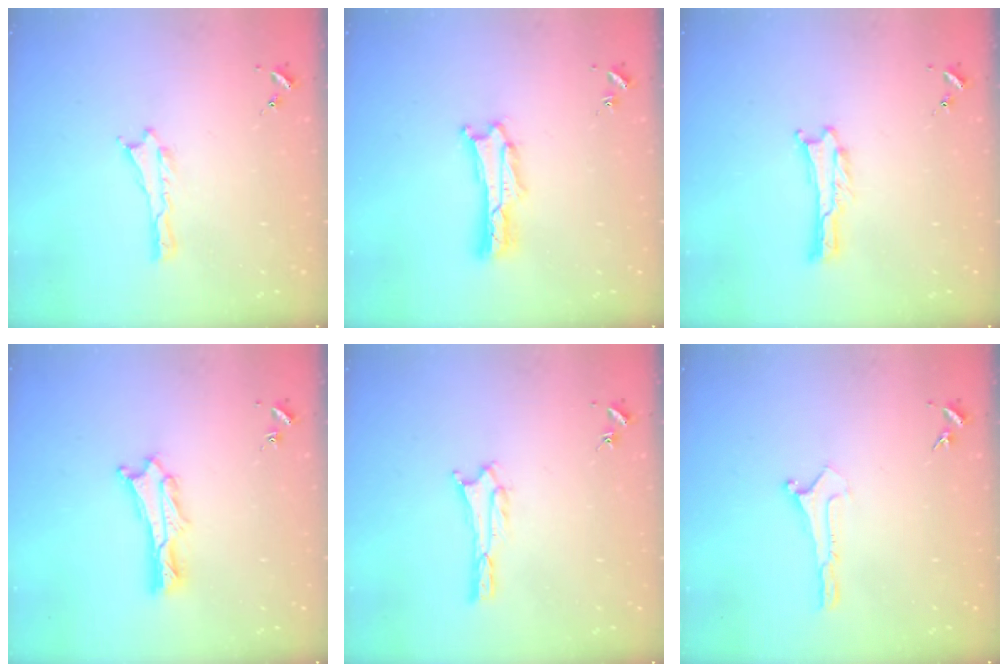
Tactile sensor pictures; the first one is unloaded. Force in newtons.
{"total": 1.4, "press": 1.3, "slide": 0.2}
{"total": 0.0}
{"total": 1.5, "press": 1.4, "slide": 0.2}
{"total": 1.6, "press": 1.6, "slide": 0.2}
{"total": 0.0}